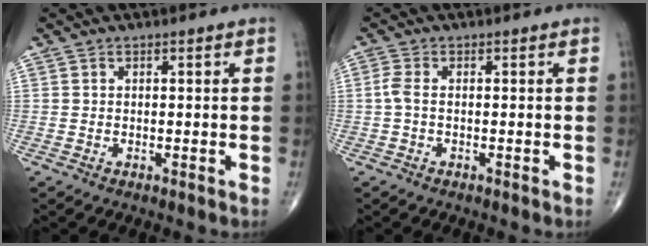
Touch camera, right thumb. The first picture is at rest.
{"total": 2.1, "force": [-0.2, 0.8, 1.9], "torque": [-0.050, -0.001, -0.010]}